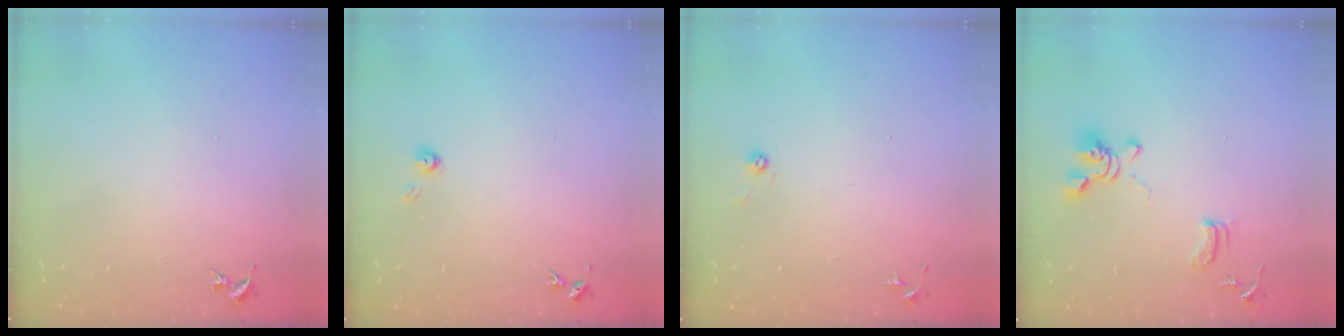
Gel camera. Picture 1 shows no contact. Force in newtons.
{"total": 3.7, "press": 3.7, "slide": 0.4}
{"total": 3.1, "press": 3.0, "slide": 0.8}
{"total": 13.0, "press": 12.9, "slide": 1.6}